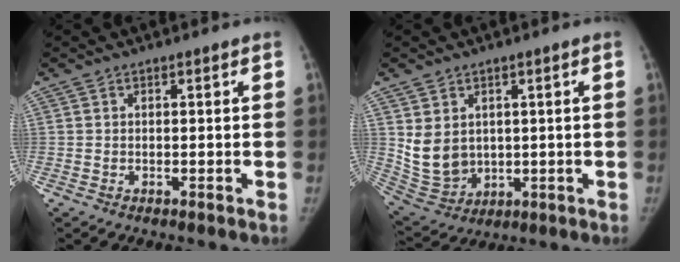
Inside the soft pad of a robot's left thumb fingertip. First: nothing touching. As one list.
[{"total": 9.1, "force": [1.9, 7.4, 5.0], "torque": [-0.075, -0.016, 0.066]}]